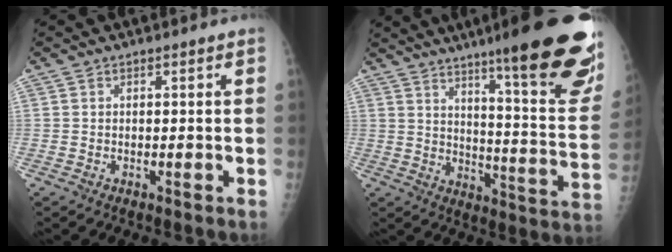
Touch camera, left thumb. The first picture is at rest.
{"total": 27.5, "force": [17.7, 3.7, 20.7], "torque": [-0.231, -0.088, 0.243]}